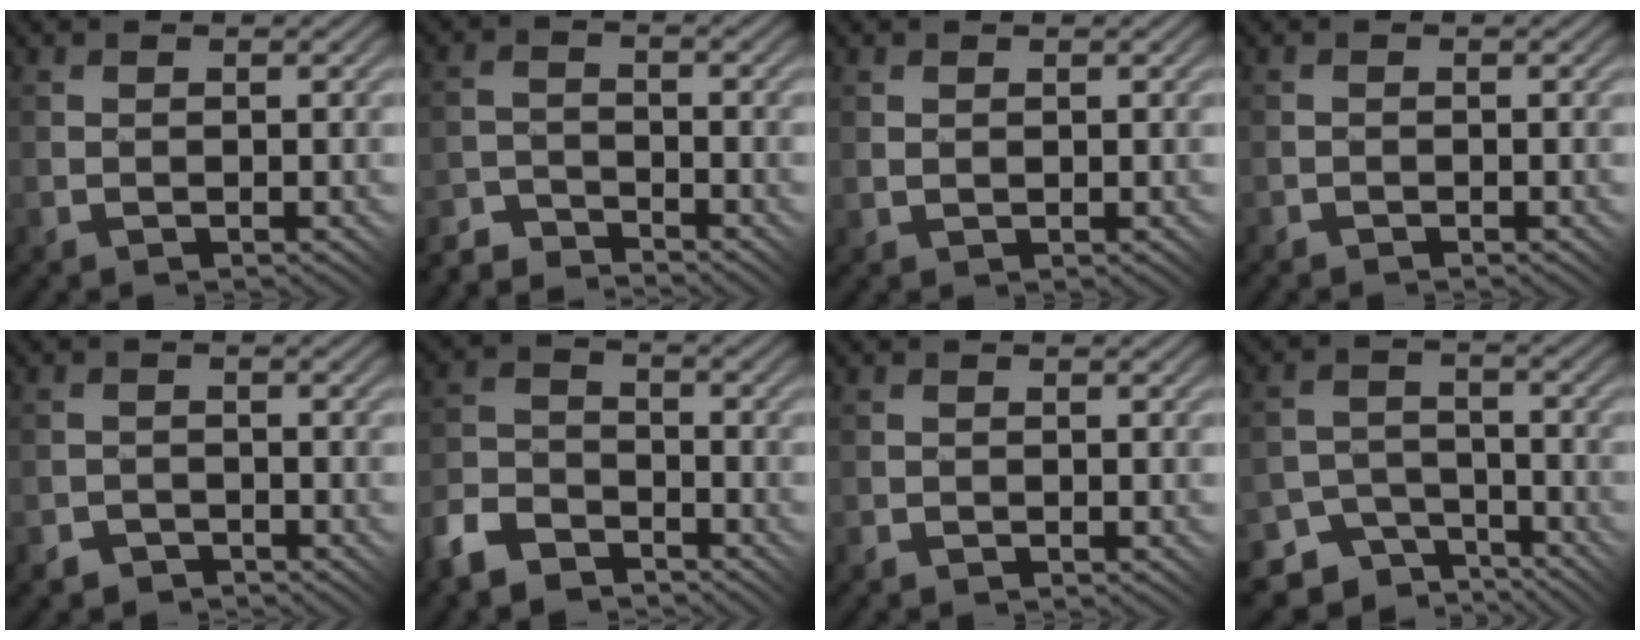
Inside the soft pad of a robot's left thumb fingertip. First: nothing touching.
{"total": 4.5, "force": [-4.4, 0.7, 0.5], "torque": [-0.007, 0.005, -0.093]}
{"total": 0.7, "force": [0.5, 0.5, 0.3], "torque": [-0.009, -0.001, 0.012]}
{"total": 0.6, "force": [-0.5, 0.0, -0.3], "torque": [0.006, 0.004, -0.010]}
{"total": 2.6, "force": [-2.4, 1.1, 0.2], "torque": [0.000, 0.010, -0.045]}
{"total": 7.1, "force": [-5.3, 3.8, 2.8], "torque": [-0.068, -0.004, -0.121]}
{"total": 0.9, "force": [-0.9, 0.2, 0.0], "torque": [-0.002, 0.001, -0.021]}
{"total": 7.6, "force": [-6.0, 4.3, 1.7], "torque": [-0.035, -0.002, -0.093]}